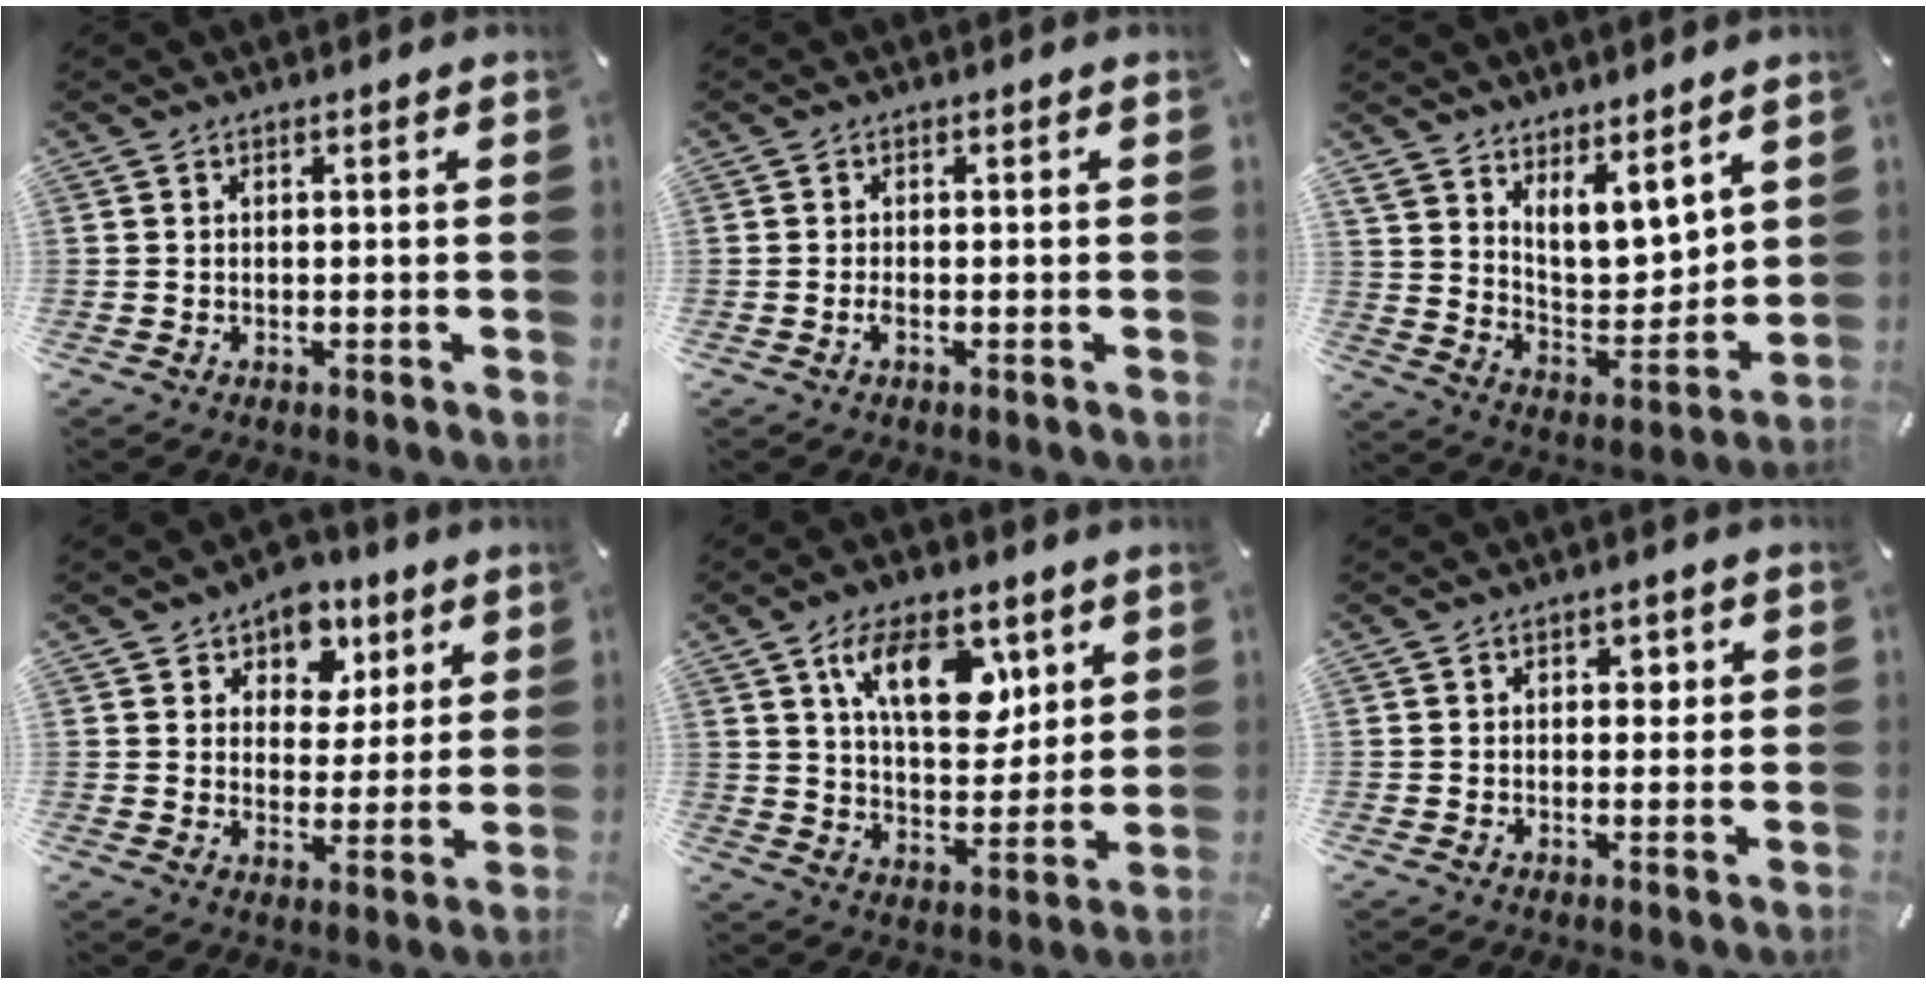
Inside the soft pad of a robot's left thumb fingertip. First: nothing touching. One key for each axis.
{"total": 1.3, "fx": -0.5, "fy": 0.2, "fz": 1.2, "tx": -0.023, "ty": 0.000, "tz": -0.010}
{"total": 9.4, "fx": 8.0, "fy": 4.2, "fz": 2.7, "tx": -0.061, "ty": -0.077, "tz": 0.154}
{"total": 8.9, "fx": 5.0, "fy": 7.0, "fz": 2.4, "tx": -0.029, "ty": -0.039, "tz": 0.084}
{"total": 15.4, "fx": 7.3, "fy": 8.6, "fz": 10.5, "tx": -0.159, "ty": -0.015, "tz": 0.126}
{"total": 2.1, "fx": 0.6, "fy": 1.5, "fz": 1.4, "tx": -0.005, "ty": -0.002, "tz": 0.002}